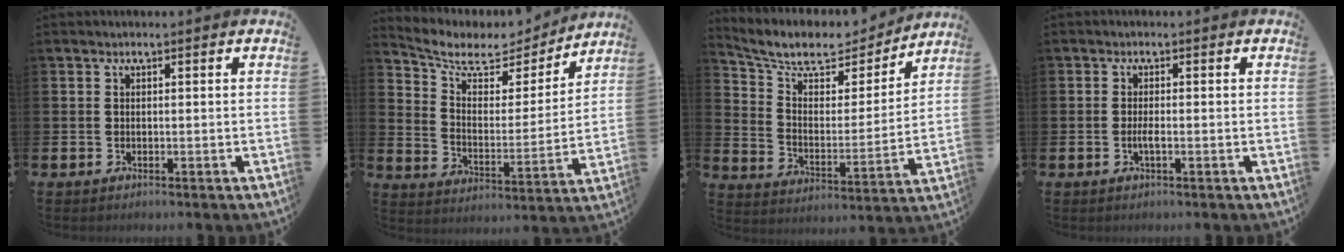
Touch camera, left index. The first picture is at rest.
{"total": 7.6, "force": [6.6, 3.0, 2.2], "torque": [-0.082, -0.047, 0.110]}
{"total": 9.1, "force": [8.0, 3.3, 2.9], "torque": [-0.093, -0.057, 0.134]}
{"total": 1.3, "force": [-0.4, 0.3, 1.2], "torque": [-0.025, 0.002, -0.008]}